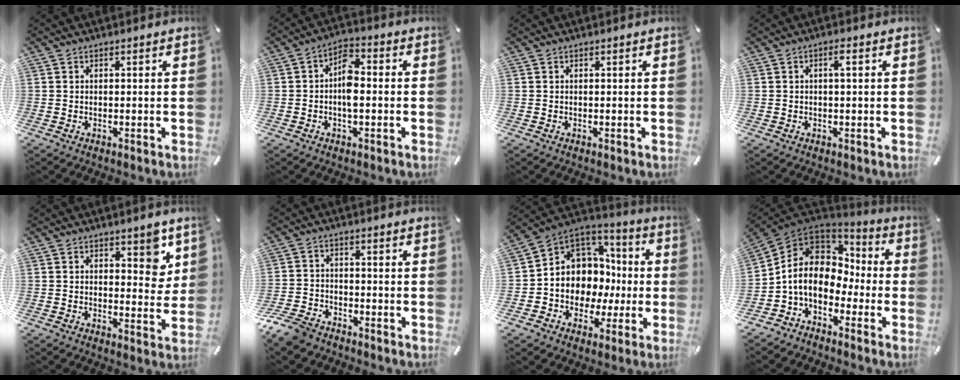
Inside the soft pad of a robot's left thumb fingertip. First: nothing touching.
{"total": 6.5, "force": [-0.9, 3.3, 5.5], "torque": [-0.087, 0.007, -0.019]}
{"total": 0.0}
{"total": 2.1, "force": [0.3, 0.5, 2.0], "torque": [-0.040, 0.005, 0.003]}
{"total": 6.2, "force": [3.5, 3.4, 3.7], "torque": [-0.025, -0.021, 0.054]}
{"total": 7.0, "force": [-5.8, 3.2, 2.3], "torque": [-0.057, 0.026, -0.116]}
{"total": 8.9, "force": [0.1, 8.8, 1.3], "torque": [-0.031, -0.035, 0.011]}
{"total": 9.8, "force": [-1.5, 8.4, 4.9], "torque": [-0.116, 0.001, -0.031]}